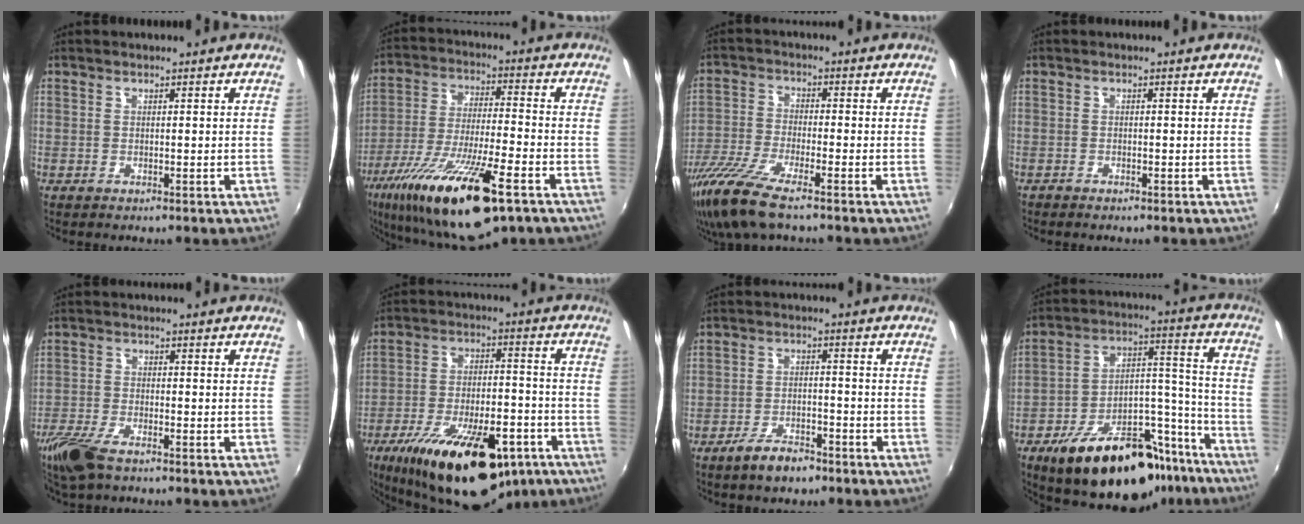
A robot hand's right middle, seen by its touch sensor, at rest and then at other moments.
{"total": 21.3, "force": [-13.2, 4.4, 16.1], "torque": [-0.312, -0.053, -0.233]}
{"total": 12.1, "force": [-8.9, 1.9, 8.0], "torque": [-0.183, -0.039, -0.173]}
{"total": 1.0, "force": [-0.9, 0.4, 0.2], "torque": [-0.011, -0.002, -0.017]}
{"total": 8.1, "force": [-5.8, 2.7, 4.9], "torque": [-0.131, -0.022, -0.117]}
{"total": 25.0, "force": [-15.4, 10.7, 16.6], "torque": [-0.290, -0.023, -0.223]}
{"total": 6.0, "force": [-4.5, 2.5, 3.0], "torque": [-0.070, 0.003, -0.073]}
{"total": 26.4, "force": [-18.5, 11.9, 14.6], "torque": [-0.225, 0.046, -0.252]}